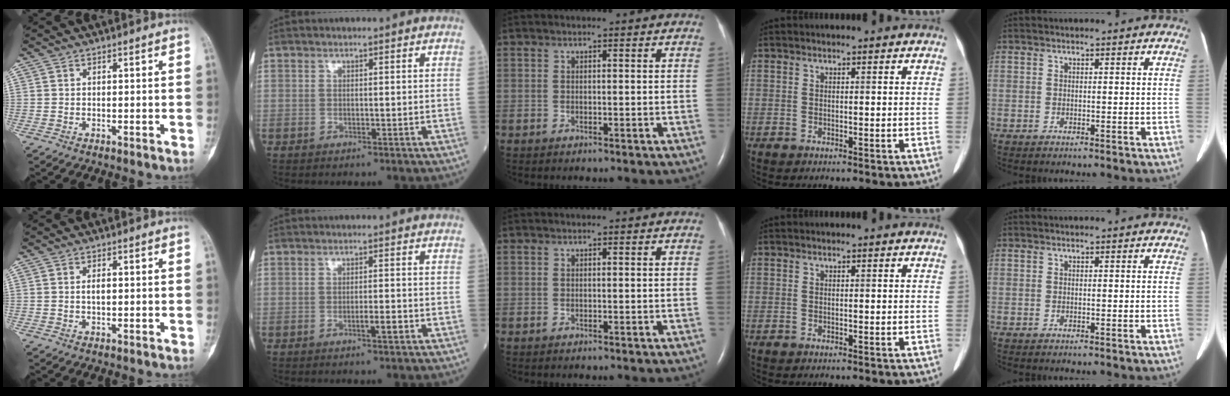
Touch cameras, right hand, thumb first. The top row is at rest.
{"thumb": {"total": 1.8, "force": [0.1, 0.8, 1.6], "torque": [-0.026, -0.002, 0.002]}, "index": {"total": 1.9, "force": [-0.8, 0.1, 1.7], "torque": [-0.024, -0.002, -0.014]}}